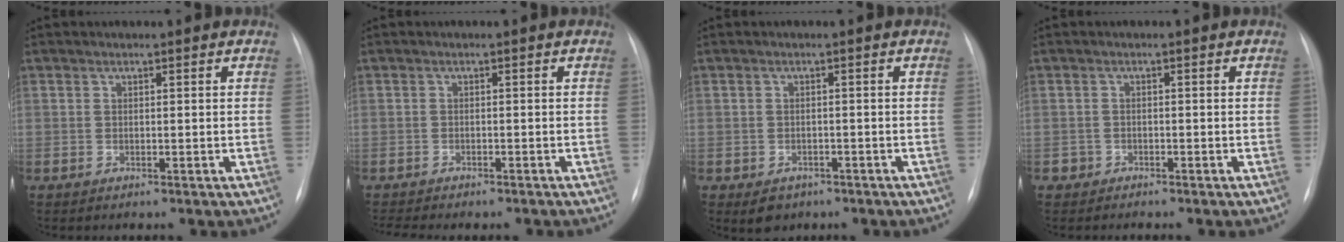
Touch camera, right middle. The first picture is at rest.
{"total": 6.4, "force": [-5.7, 1.4, 2.5], "torque": [-0.031, 0.004, -0.074]}
{"total": 3.2, "force": [-2.0, 2.3, 0.9], "torque": [-0.013, 0.003, -0.021]}
{"total": 1.3, "force": [-1.0, 0.8, -0.2], "torque": [-0.006, 0.003, -0.022]}